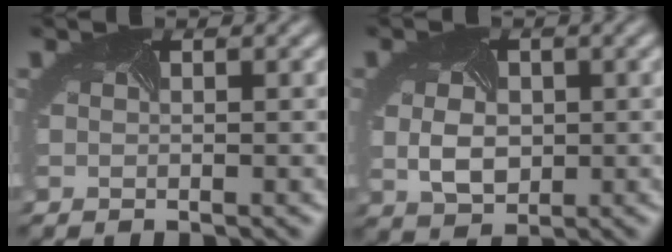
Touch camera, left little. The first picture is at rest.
{"total": 3.7, "force": [-0.1, 2.8, 2.5], "torque": [-0.053, -0.004, 0.005]}